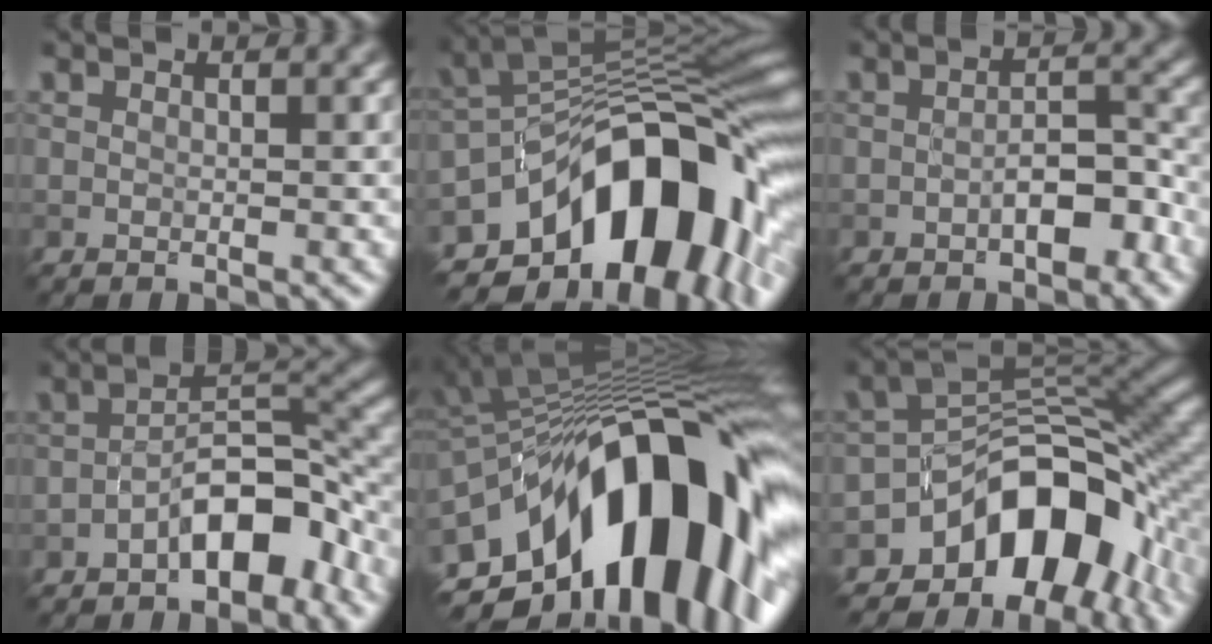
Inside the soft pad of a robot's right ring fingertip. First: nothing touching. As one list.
[{"total": 15.3, "force": [-6.4, 8.7, 10.9], "torque": [-0.142, 0.007, -0.113]}, {"total": 3.5, "force": [-1.7, 1.4, 2.7], "torque": [-0.040, 0.012, -0.029]}, {"total": 6.5, "force": [-3.4, 2.6, 4.8], "torque": [-0.068, 0.020, -0.063]}, {"total": 18.5, "force": [-4.9, 9.1, 15.3], "torque": [-0.224, 0.011, -0.086]}, {"total": 11.1, "force": [-5.5, 6.8, 6.9], "torque": [-0.082, -0.001, -0.098]}]